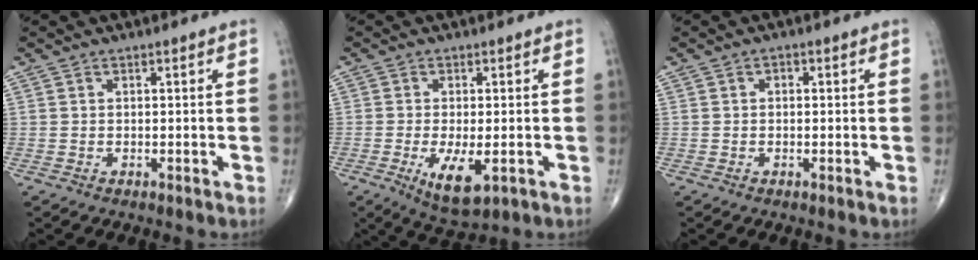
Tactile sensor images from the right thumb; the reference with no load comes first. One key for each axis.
{"total": 7.3, "fx": -2.2, "fy": 2.7, "fz": 6.4, "tx": -0.112, "ty": -0.017, "tz": -0.029}
{"total": 0.9, "fx": 0.2, "fy": 0.7, "fz": 0.6, "tx": -0.005, "ty": 0.003, "tz": 0.000}